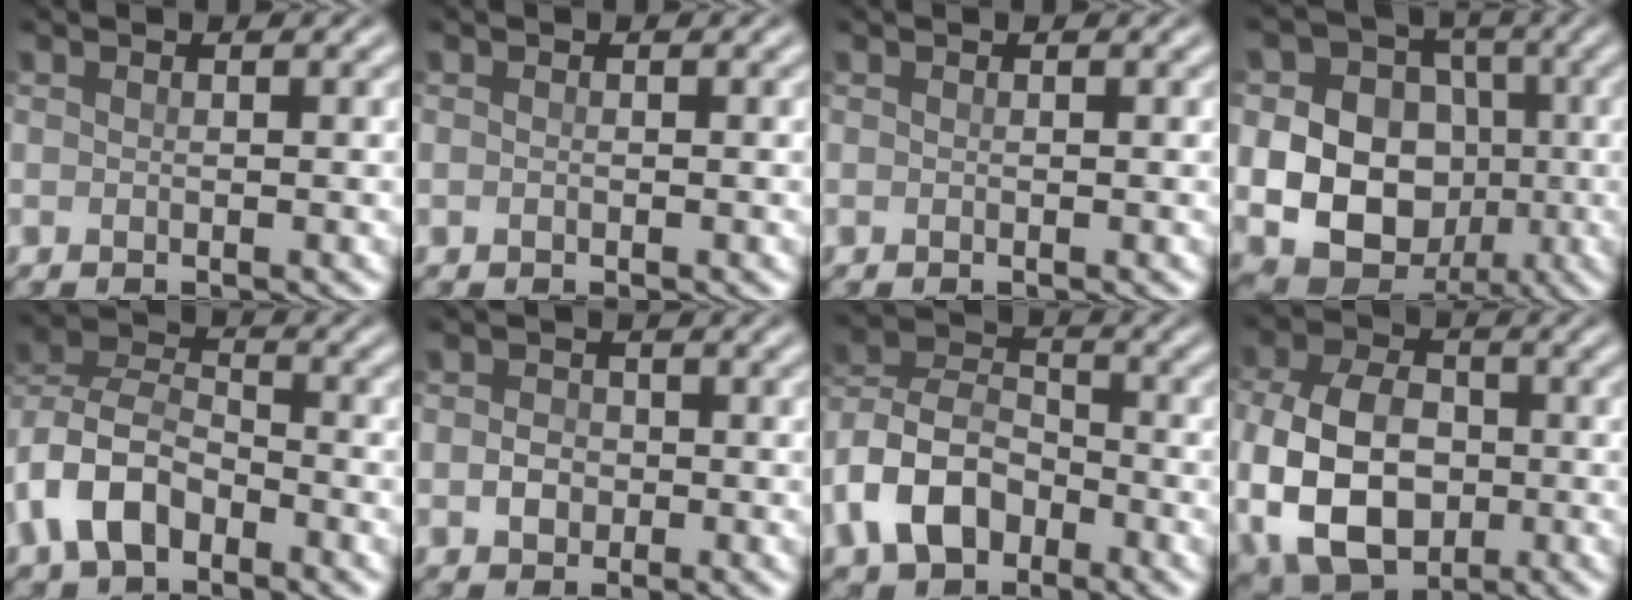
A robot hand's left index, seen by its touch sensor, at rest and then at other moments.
{"total": 0.0}
{"total": 0.0}
{"total": 11.8, "force": [-0.5, 10.3, 5.7], "torque": [-0.100, 0.005, -0.024]}
{"total": 6.3, "force": [-3.0, 3.9, 3.9], "torque": [-0.085, 0.010, -0.069]}
{"total": 1.7, "force": [-0.1, 1.5, 0.6], "torque": [-0.008, 0.004, -0.006]}
{"total": 6.9, "force": [-3.2, 4.8, 3.9], "torque": [-0.081, 0.010, -0.074]}
{"total": 10.4, "force": [-1.4, 7.5, 7.1], "torque": [-0.160, -0.009, -0.031]}